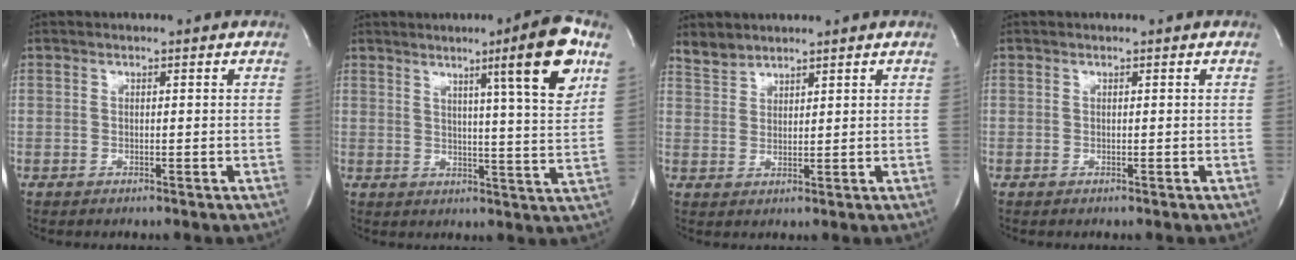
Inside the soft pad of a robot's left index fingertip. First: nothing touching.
{"total": 11.4, "force": [5.8, -1.0, 9.8], "torque": [-0.139, -0.011, 0.077]}
{"total": 2.8, "force": [2.7, 0.8, -0.2], "torque": [-0.003, 0.008, 0.056]}
{"total": 0.0}